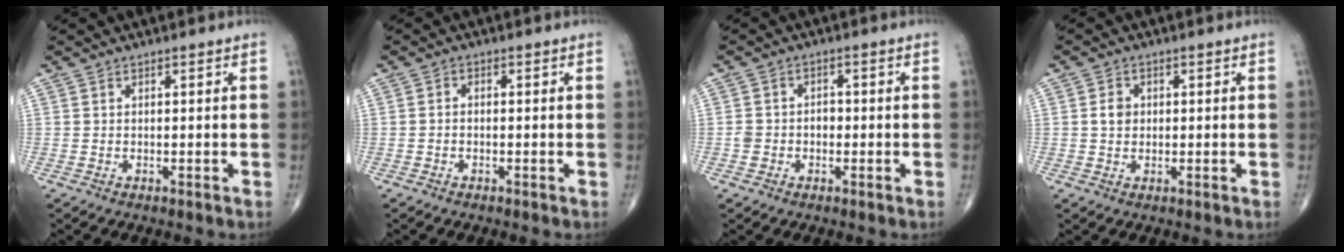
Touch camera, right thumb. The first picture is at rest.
{"total": 0.9, "force": [-0.4, 0.5, 0.6], "torque": [-0.006, 0.005, -0.011]}
{"total": 3.3, "force": [-0.7, 2.8, 1.6], "torque": [-0.018, 0.017, -0.012]}
{"total": 2.7, "force": [0.3, 2.2, 1.5], "torque": [-0.018, 0.004, 0.003]}